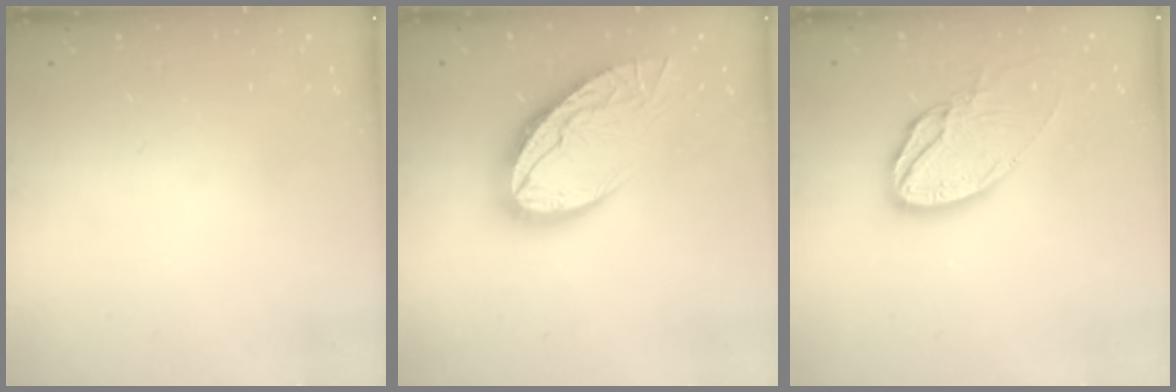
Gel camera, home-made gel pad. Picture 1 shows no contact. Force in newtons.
{"total": 14.0, "press": 13.9, "slide": 1.4}
{"total": 12.9, "press": 12.9, "slide": 1.0}